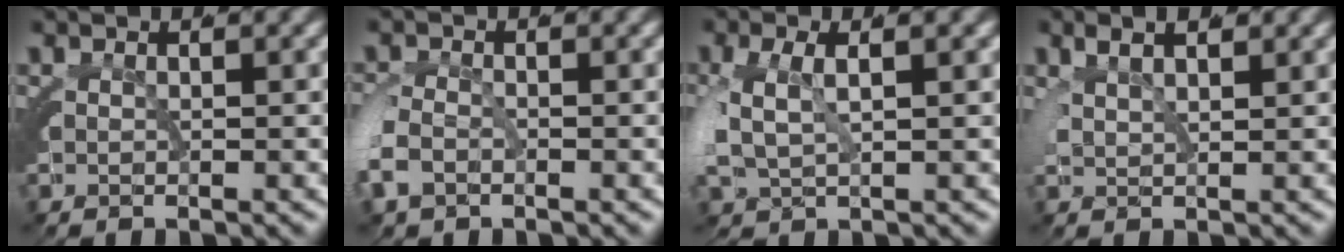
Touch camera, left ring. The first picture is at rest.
{"total": 2.5, "force": [-1.6, 1.8, 0.4], "torque": [-0.024, -0.005, -0.030]}
{"total": 2.9, "force": [-0.3, 2.0, 2.1], "torque": [-0.066, -0.008, 0.002]}
{"total": 2.6, "force": [1.5, 1.7, 1.4], "torque": [-0.031, 0.000, 0.024]}